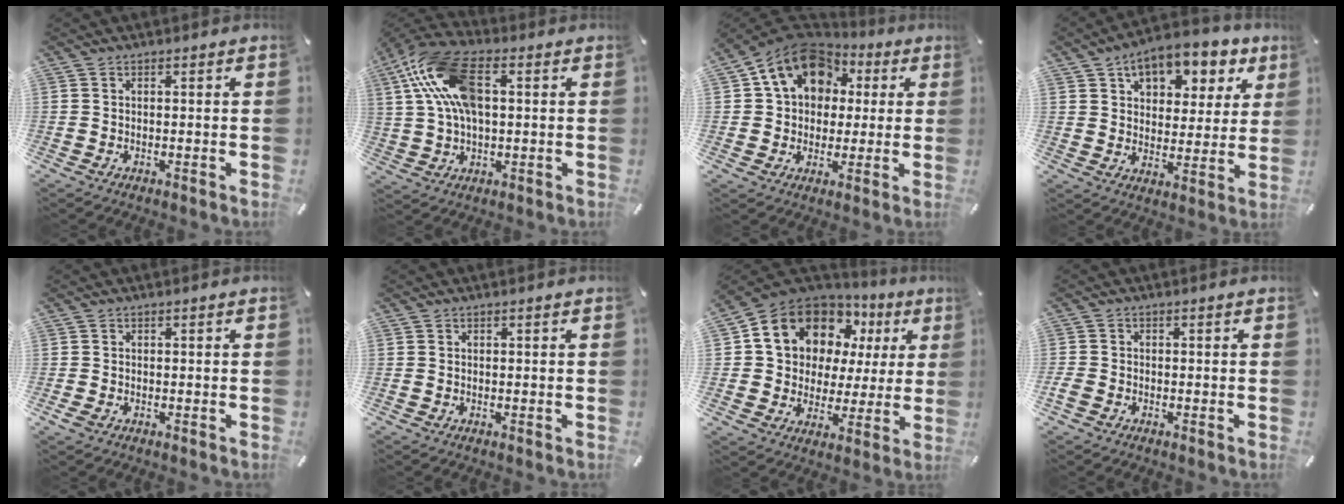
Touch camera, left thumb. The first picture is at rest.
{"total": 15.7, "force": [4.4, 9.3, 11.9], "torque": [-0.261, 0.015, 0.081]}
{"total": 14.3, "force": [4.9, 11.6, 6.9], "torque": [-0.126, -0.014, 0.090]}
{"total": 10.2, "force": [6.7, 6.7, 3.8], "torque": [-0.046, -0.048, 0.116]}
{"total": 1.0, "force": [-0.5, 0.7, 0.6], "torque": [-0.009, 0.002, -0.008]}
{"total": 0.0}
{"total": 14.9, "force": [7.0, 11.9, 5.7], "torque": [-0.111, -0.041, 0.135]}
{"total": 1.9, "force": [-1.2, 1.2, 0.8], "torque": [-0.018, 0.002, -0.024]}